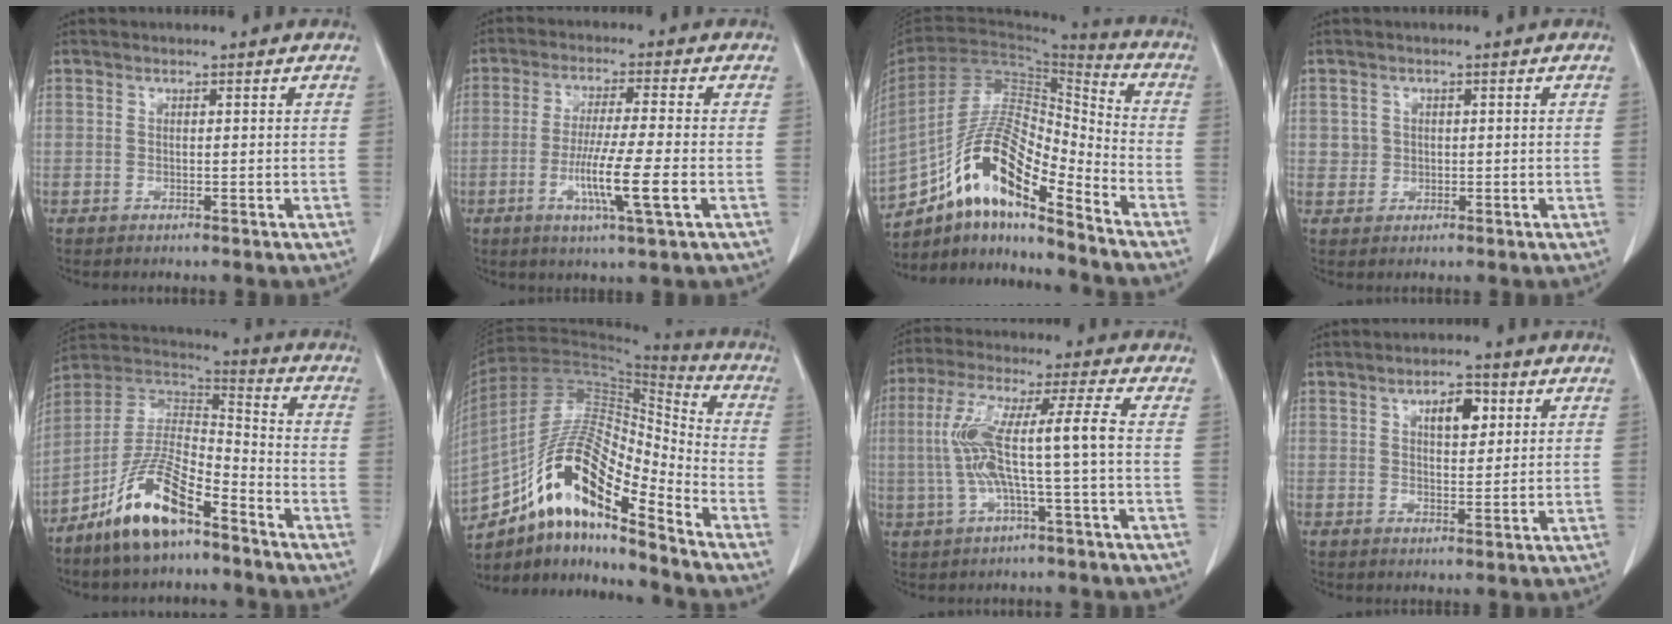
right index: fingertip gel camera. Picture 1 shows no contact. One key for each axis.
{"total": 9.1, "fx": -2.7, "fy": -0.4, "fz": 8.6, "tx": -0.161, "ty": -0.017, "tz": -0.051}
{"total": 16.2, "fx": -10.9, "fy": 3.5, "fz": 11.5, "tx": -0.215, "ty": 0.025, "tz": -0.192}
{"total": 2.0, "fx": 0.2, "fy": 1.9, "fz": 0.2, "tx": 0.000, "ty": 0.004, "tz": 0.005}
{"total": 14.1, "fx": -9.1, "fy": 4.1, "fz": 10.0, "tx": -0.198, "ty": 0.009, "tz": -0.169}
{"total": 17.1, "fx": -10.8, "fy": 4.1, "fz": 12.6, "tx": -0.229, "ty": 0.033, "tz": -0.186}
{"total": 11.0, "fx": -1.0, "fy": 0.1, "fz": 11.0, "tx": -0.224, "ty": 0.028, "tz": -0.019}
{"total": 5.1, "fx": 2.0, "fy": 2.2, "fz": 4.1, "tx": -0.066, "ty": 0.005, "tz": 0.033}